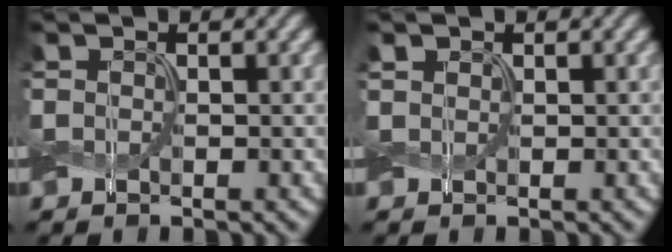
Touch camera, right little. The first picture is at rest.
{"total": 0.6, "force": [0.4, 0.4, 0.3], "torque": [-0.006, 0.002, 0.008]}